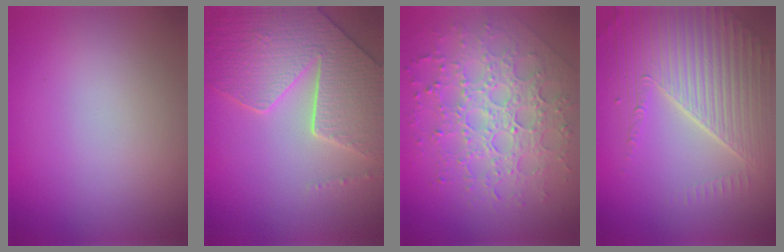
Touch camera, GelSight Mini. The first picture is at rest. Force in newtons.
{"total": 6.8, "press": 5.8, "slide": 3.6}
{"total": 7.7, "press": 5.5, "slide": 5.4}
{"total": 7.5, "press": 5.3, "slide": 5.2}